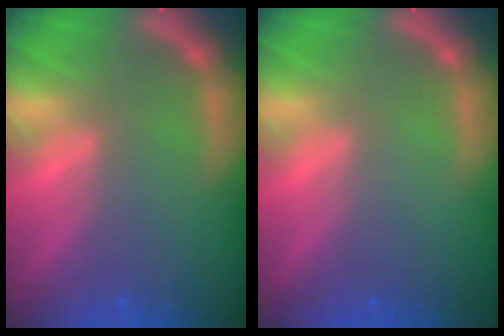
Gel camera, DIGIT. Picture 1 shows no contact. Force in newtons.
{"total": 0.0}